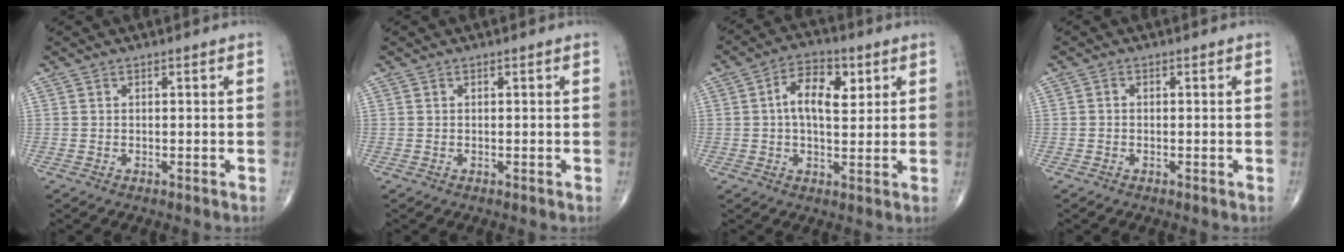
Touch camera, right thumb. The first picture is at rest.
{"total": 0.0}
{"total": 9.2, "force": [2.2, 5.0, 7.4], "torque": [-0.101, 0.005, 0.030]}
{"total": 0.6, "force": [-0.2, 0.4, 0.3], "torque": [-0.003, 0.001, -0.008]}